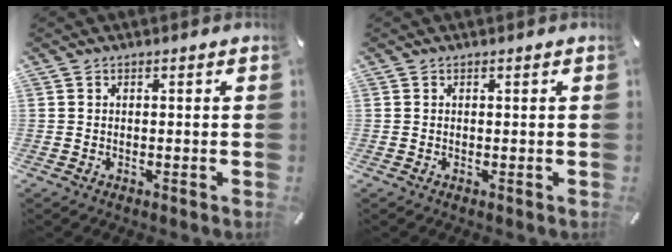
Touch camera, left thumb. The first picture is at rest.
{"total": 0.0}